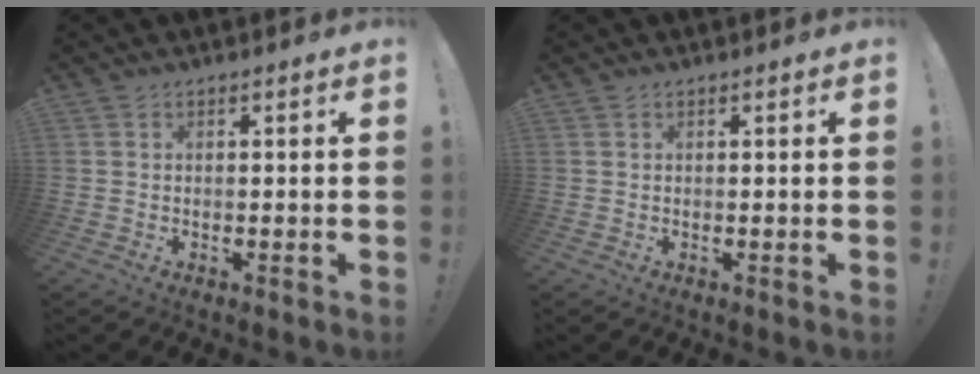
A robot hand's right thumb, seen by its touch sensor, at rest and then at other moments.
{"total": 0.0}